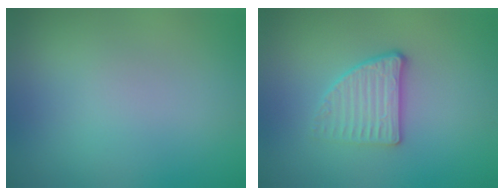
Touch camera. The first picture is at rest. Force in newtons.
{"total": 2.8, "press": 2.5, "slide": 1.4}